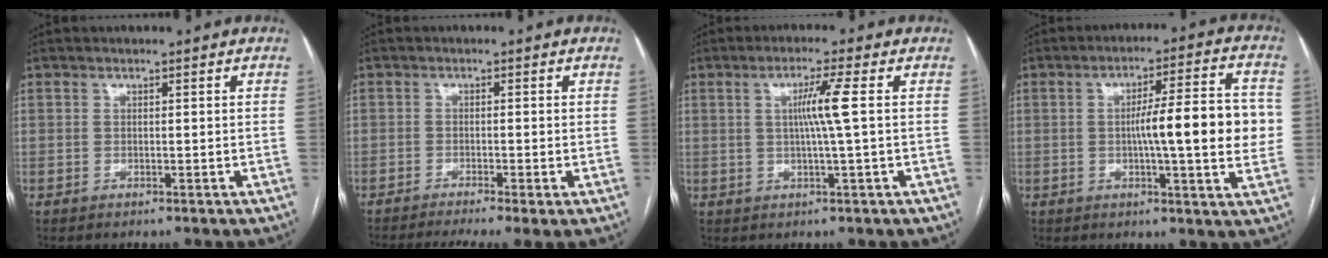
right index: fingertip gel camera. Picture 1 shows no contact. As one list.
[{"total": 7.5, "force": [-5.5, 0.3, 5.1], "torque": [-0.078, -0.010, -0.087]}, {"total": 4.9, "force": [0.6, -1.2, 4.7], "torque": [-0.087, 0.001, 0.012]}, {"total": 14.0, "force": [-0.3, 0.7, 14.0], "torque": [-0.200, 0.015, -0.008]}]